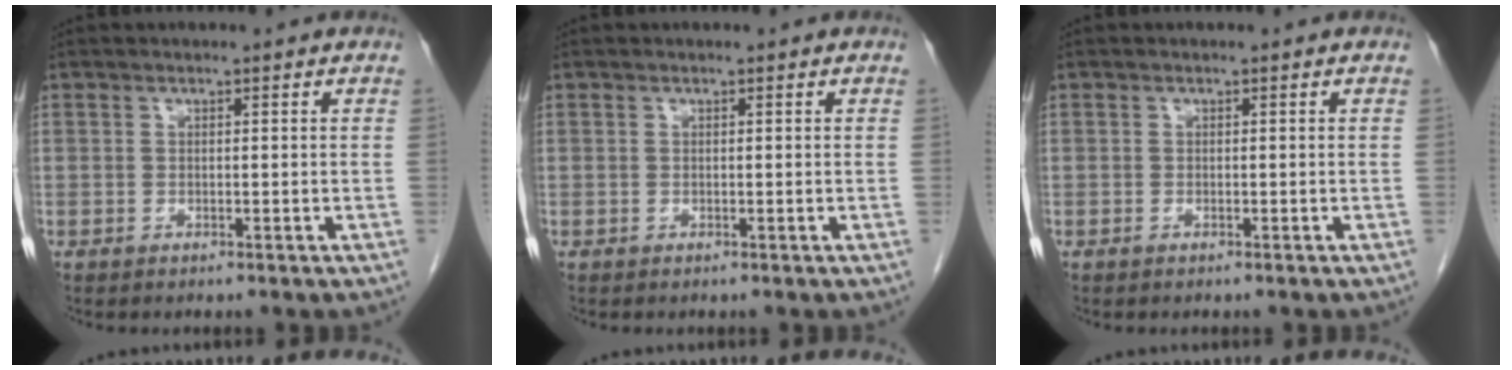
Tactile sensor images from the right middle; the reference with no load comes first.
{"total": 0.0}
{"total": 0.0}